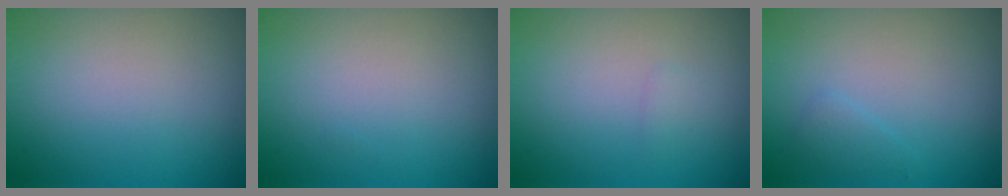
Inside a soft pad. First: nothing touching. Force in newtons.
{"total": 0.0}
{"total": 0.7, "press": 0.7, "slide": 0.1}
{"total": 1.1, "press": 1.1, "slide": 0.1}